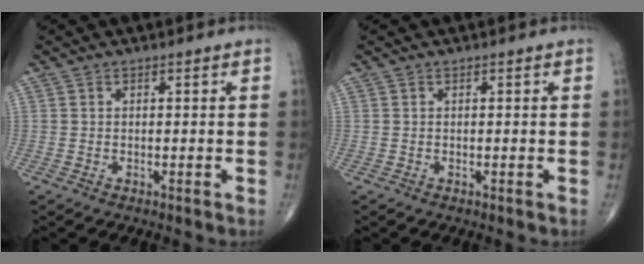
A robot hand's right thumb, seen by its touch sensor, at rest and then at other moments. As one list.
[{"total": 0.0}]